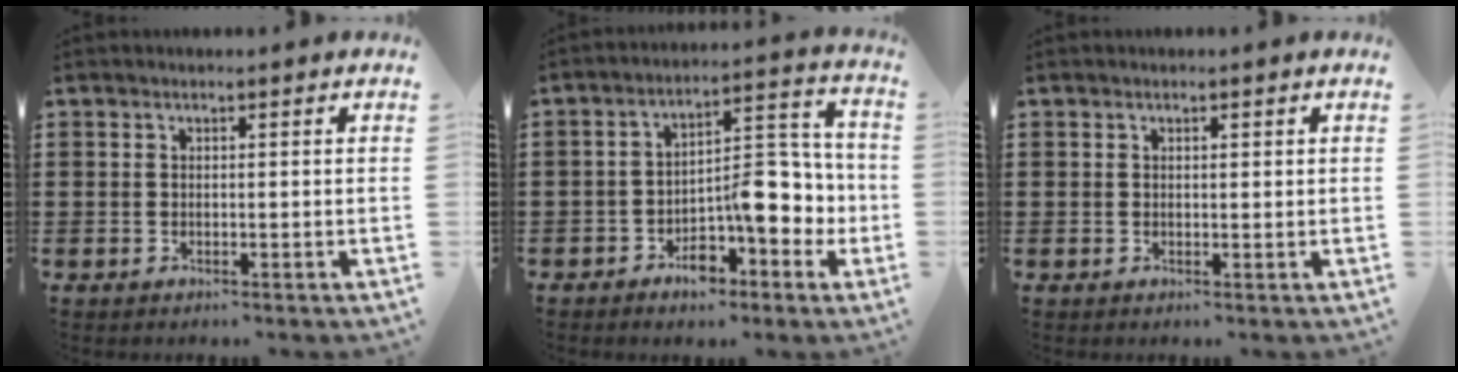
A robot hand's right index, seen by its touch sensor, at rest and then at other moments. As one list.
[{"total": 10.5, "force": [-3.6, 5.9, 7.9], "torque": [-0.091, 0.005, -0.064]}, {"total": 0.6, "force": [0.2, 0.2, 0.5], "torque": [-0.011, 0.002, 0.004]}]